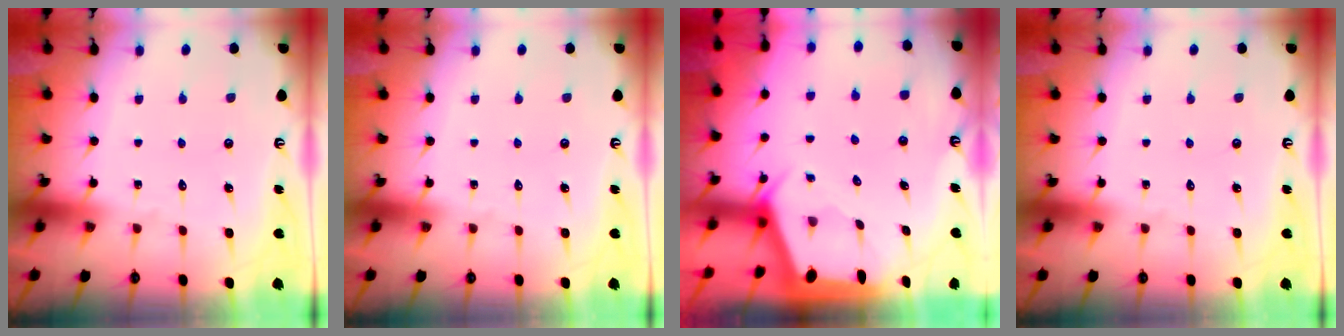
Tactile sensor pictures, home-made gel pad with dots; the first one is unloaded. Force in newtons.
{"total": 0.0}
{"total": 2.1, "press": 2.1, "slide": 0.3}
{"total": 0.0}